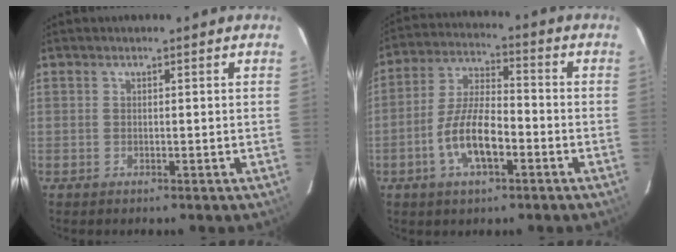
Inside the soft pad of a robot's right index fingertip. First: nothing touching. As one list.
[{"total": 10.7, "force": [-4.3, 4.1, 8.9], "torque": [-0.184, 0.005, -0.077]}]